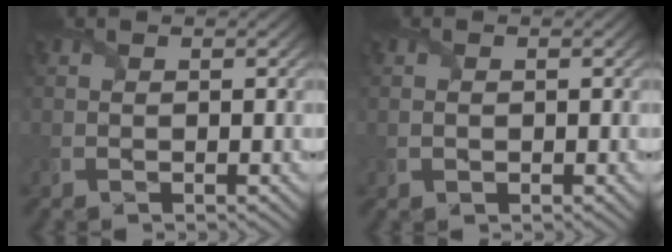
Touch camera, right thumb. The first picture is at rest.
{"total": 1.1, "force": [0.0, 0.9, 0.7], "torque": [-0.016, -0.003, 0.002]}